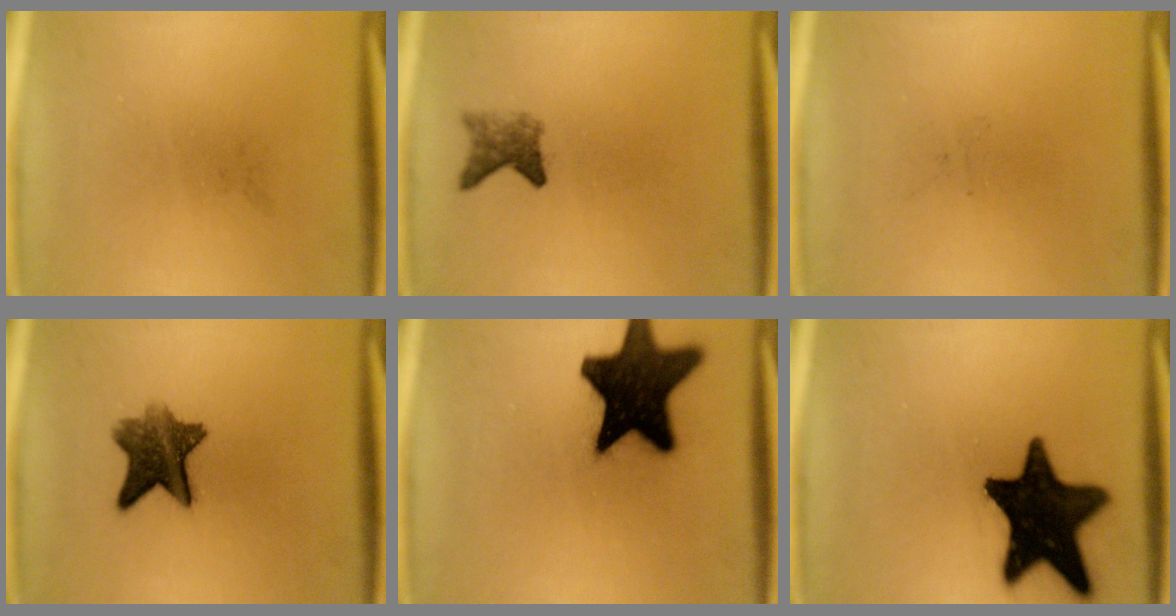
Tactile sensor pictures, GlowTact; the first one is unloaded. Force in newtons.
{"total": 2.7}
{"total": 0.0}
{"total": 8.0}
{"total": 19.8}
{"total": 18.7}